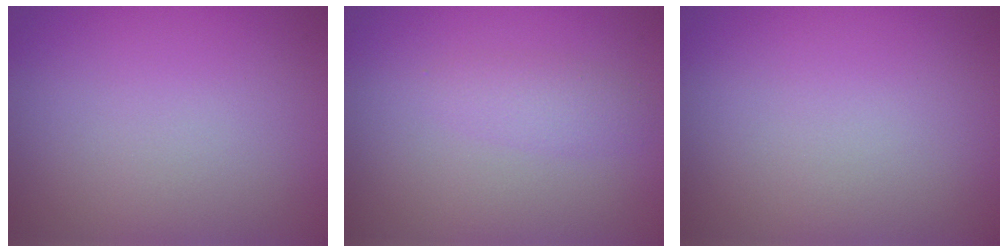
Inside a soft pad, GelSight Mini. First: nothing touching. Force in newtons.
{"total": 1.7, "press": 1.7, "slide": 0.1}
{"total": 0.0}